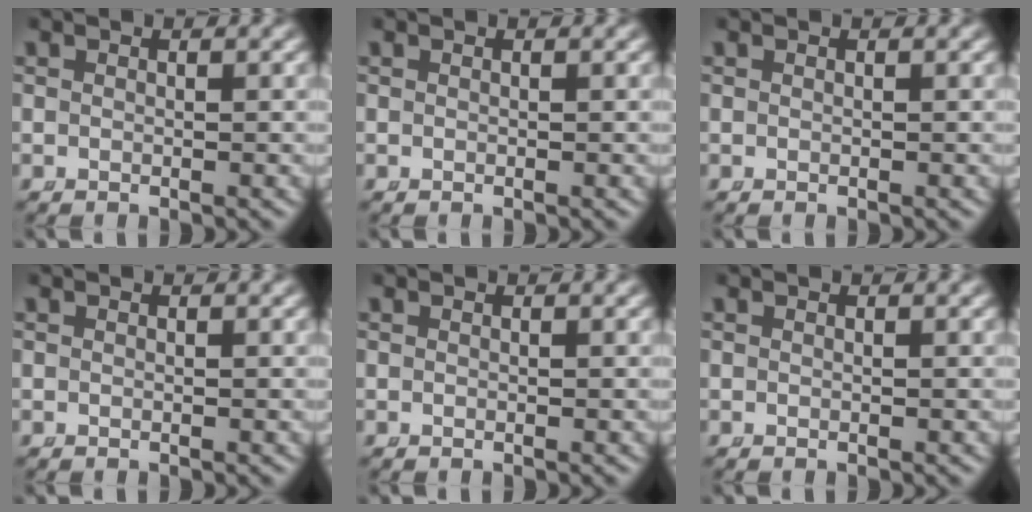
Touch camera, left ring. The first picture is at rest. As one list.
[{"total": 0.0}, {"total": 0.0}, {"total": 0.0}, {"total": 0.0}, {"total": 0.0}]